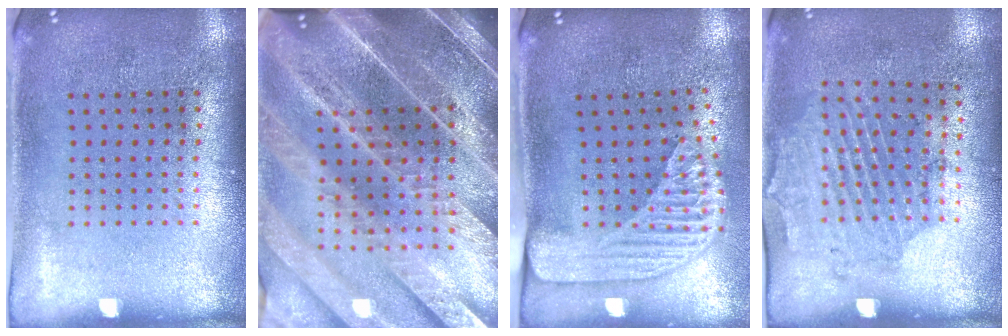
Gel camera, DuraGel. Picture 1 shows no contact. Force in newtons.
{"total": 5.3, "press": 4.5, "slide": 2.8}
{"total": 2.3, "press": 1.8, "slide": 1.5}
{"total": 1.8, "press": 1.2, "slide": 1.3}